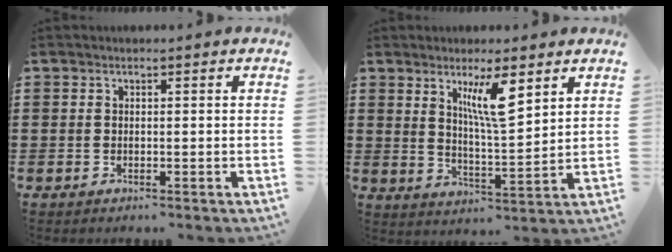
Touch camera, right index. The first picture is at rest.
{"total": 7.5, "force": [4.0, 1.5, 6.1], "torque": [-0.114, -0.007, 0.066]}